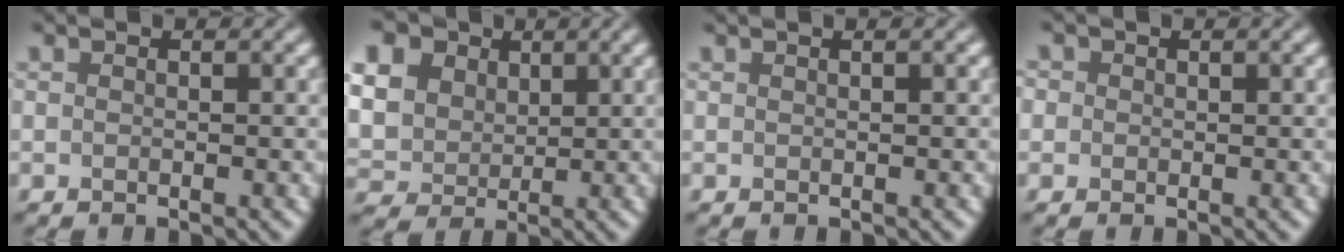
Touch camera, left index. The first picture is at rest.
{"total": 16.1, "force": [6.9, 12.5, 7.5], "torque": [-0.203, 0.034, 0.112]}
{"total": 0.8, "force": [0.5, 0.0, 0.6], "torque": [-0.013, 0.007, 0.008]}
{"total": 1.3, "force": [0.4, 1.2, 0.5], "torque": [-0.003, 0.010, -0.005]}